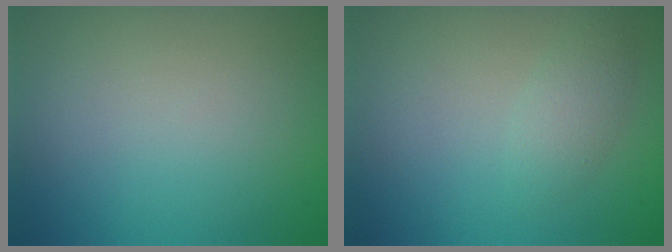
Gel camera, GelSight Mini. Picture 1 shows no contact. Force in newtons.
{"total": 1.7, "press": 1.7, "slide": 0.1}